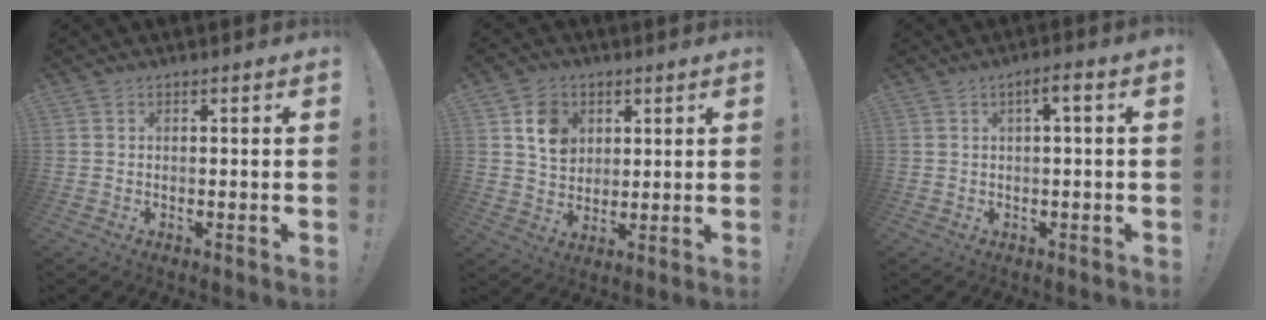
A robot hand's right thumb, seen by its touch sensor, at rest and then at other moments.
{"total": 9.4, "force": [4.0, 7.6, 3.7], "torque": [-0.053, -0.010, 0.080]}
{"total": 3.5, "force": [0.4, 0.0, 3.5], "torque": [-0.063, 0.002, 0.002]}